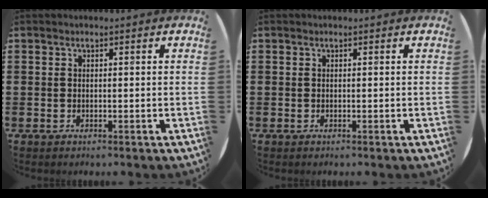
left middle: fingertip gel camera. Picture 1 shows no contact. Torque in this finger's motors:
{"motor_torque": [-0.04, 0.01, 0.00, -0.01]}